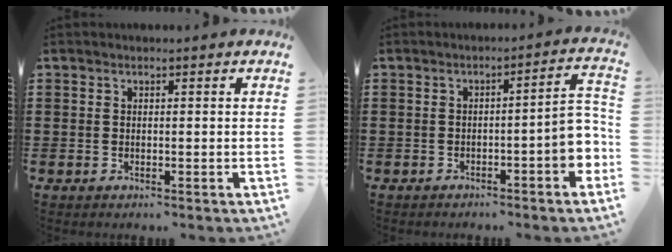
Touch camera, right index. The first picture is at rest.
{"total": 6.3, "force": [-2.0, 1.2, 5.9], "torque": [-0.077, -0.004, -0.037]}